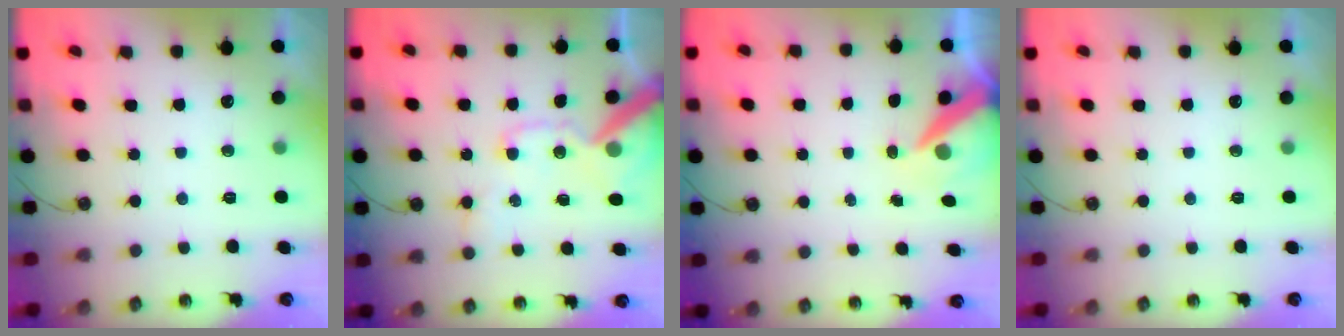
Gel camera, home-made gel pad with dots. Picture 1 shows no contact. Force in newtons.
{"total": 16.0, "press": 15.9, "slide": 2.3}
{"total": 9.0, "press": 9.0, "slide": 0.8}
{"total": 0.0}